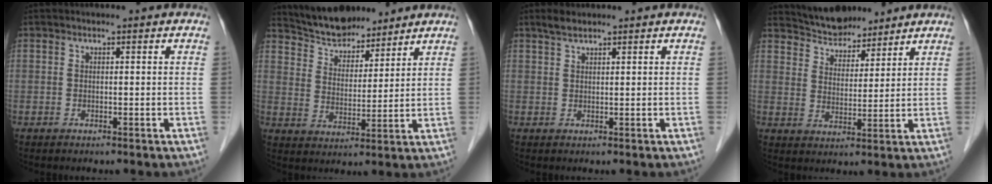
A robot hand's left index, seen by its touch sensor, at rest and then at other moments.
{"total": 9.0, "force": [8.3, 2.9, 1.9], "torque": [-0.036, 0.017, 0.152]}
{"total": 1.8, "force": [1.5, 0.4, 0.9], "torque": [-0.022, 0.010, 0.029]}
{"total": 7.4, "force": [6.9, 2.4, 1.2], "torque": [-0.024, 0.016, 0.126]}